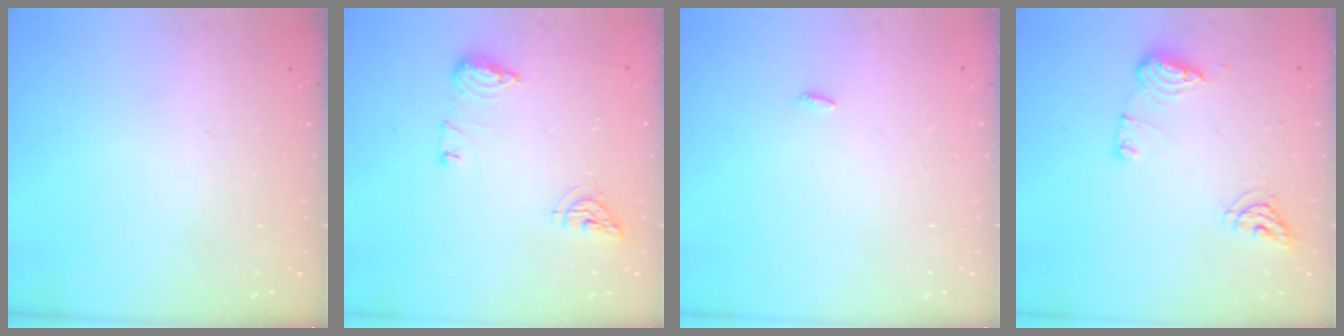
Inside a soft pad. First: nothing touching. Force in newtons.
{"total": 8.6, "press": 8.4, "slide": 1.4}
{"total": 1.8, "press": 1.7, "slide": 0.6}
{"total": 9.4, "press": 9.4, "slide": 0.3}